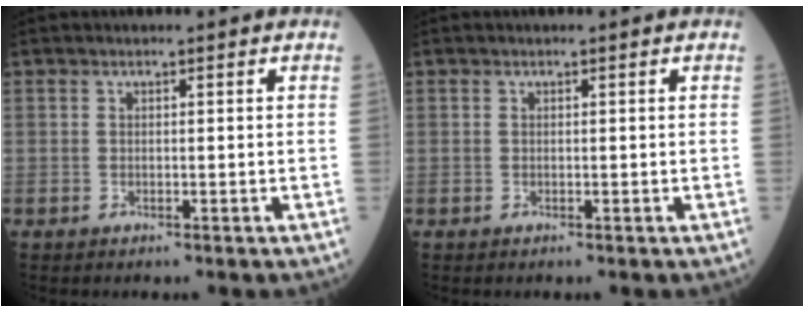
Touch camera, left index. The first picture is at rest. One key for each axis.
{"total": 0.0}